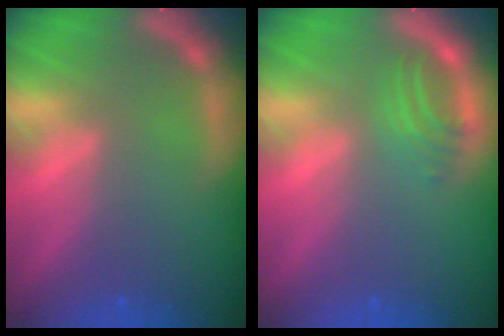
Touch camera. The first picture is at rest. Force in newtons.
{"total": 2.5}